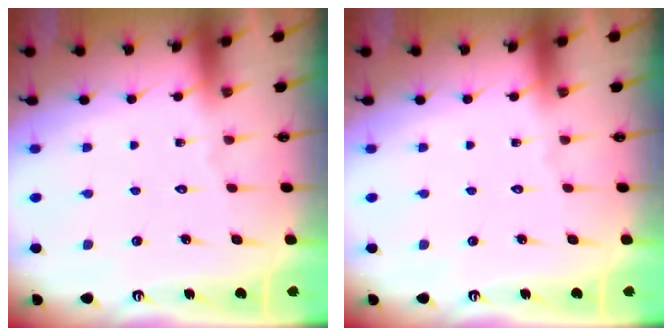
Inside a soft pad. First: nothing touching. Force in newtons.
{"total": 0.0}